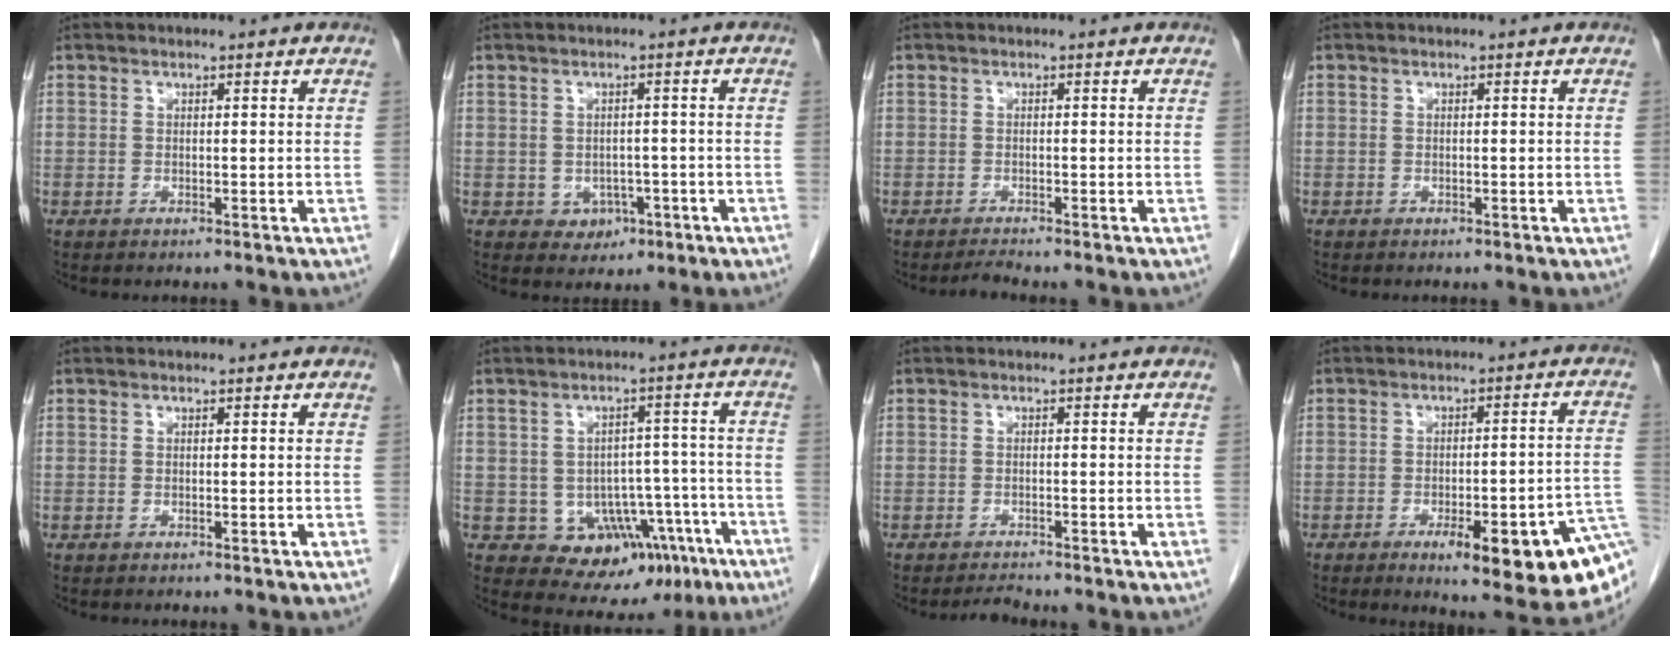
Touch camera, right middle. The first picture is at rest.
{"total": 3.4, "force": [-1.2, 2.8, 1.5], "torque": [-0.014, 0.005, -0.004]}
{"total": 1.2, "force": [-1.1, -0.4, 0.1], "torque": [-0.007, -0.006, -0.018]}
{"total": 0.0}
{"total": 0.0}
{"total": 11.4, "force": [-5.5, 8.1, 5.9], "torque": [-0.044, 0.030, -0.060]}
{"total": 1.2, "force": [-1.2, -0.1, 0.0], "torque": [-0.003, -0.007, -0.017]}
{"total": 14.9, "force": [-7.0, 2.3, 12.9], "torque": [-0.103, 0.009, -0.084]}